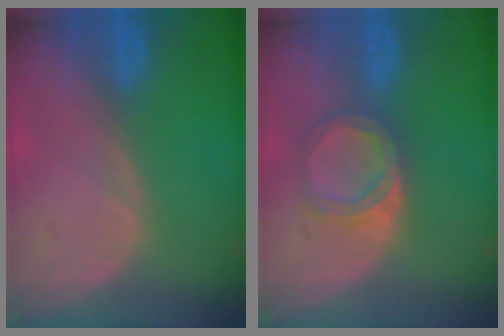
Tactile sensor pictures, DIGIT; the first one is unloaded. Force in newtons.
{"total": 4.6, "press": 4.5, "slide": 0.8}